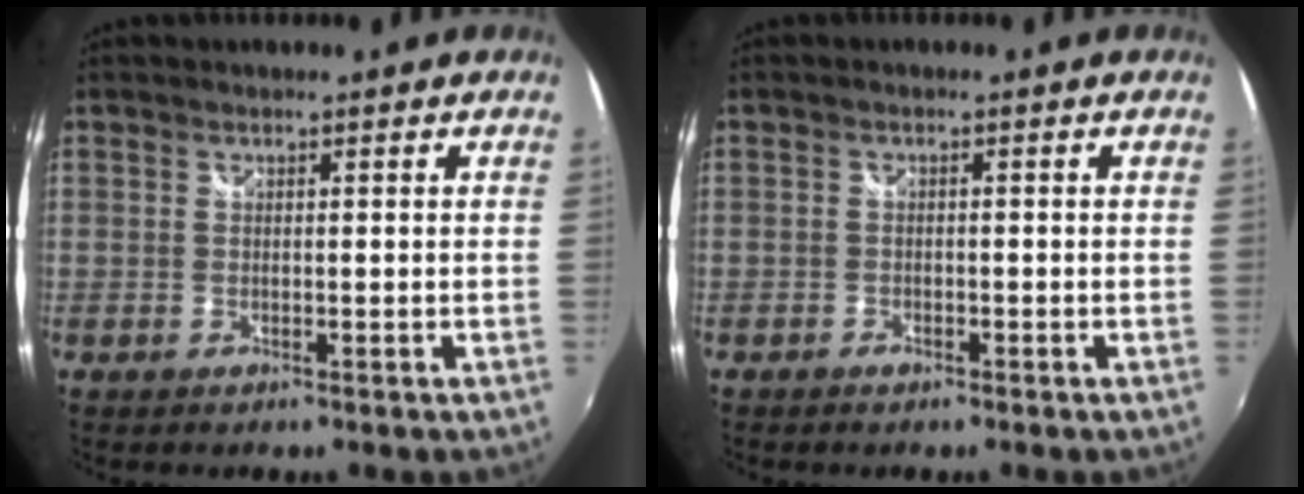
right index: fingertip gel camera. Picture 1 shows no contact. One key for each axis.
{"total": 1.3, "fx": -1.0, "fy": 0.6, "fz": 0.3, "tx": -0.009, "ty": -0.003, "tz": -0.021}